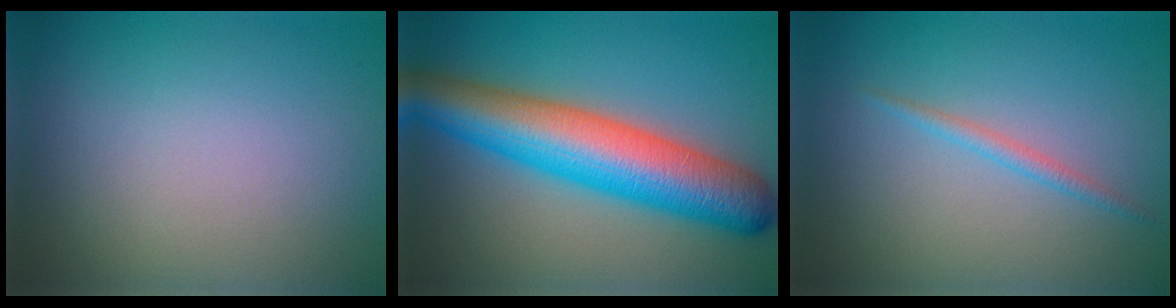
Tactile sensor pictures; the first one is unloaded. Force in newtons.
{"total": 10.2, "press": 10.2, "slide": 0.2}
{"total": 0.9, "press": 0.9, "slide": 0.1}